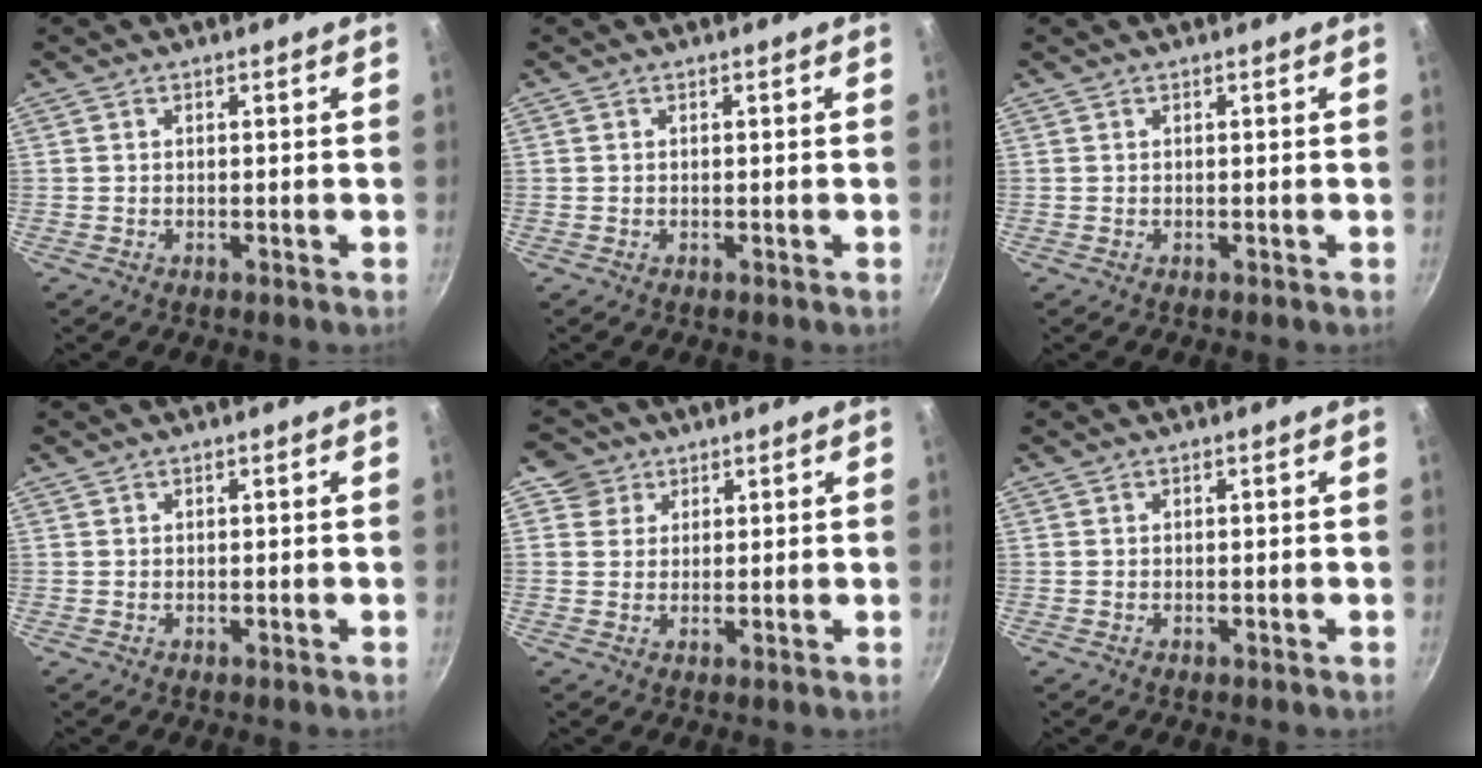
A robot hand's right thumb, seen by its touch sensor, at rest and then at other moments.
{"total": 0.0}
{"total": 0.0}
{"total": 0.0}
{"total": 4.3, "force": [2.2, 3.7, 0.2], "torque": [0.036, 0.004, 0.030]}
{"total": 0.0}